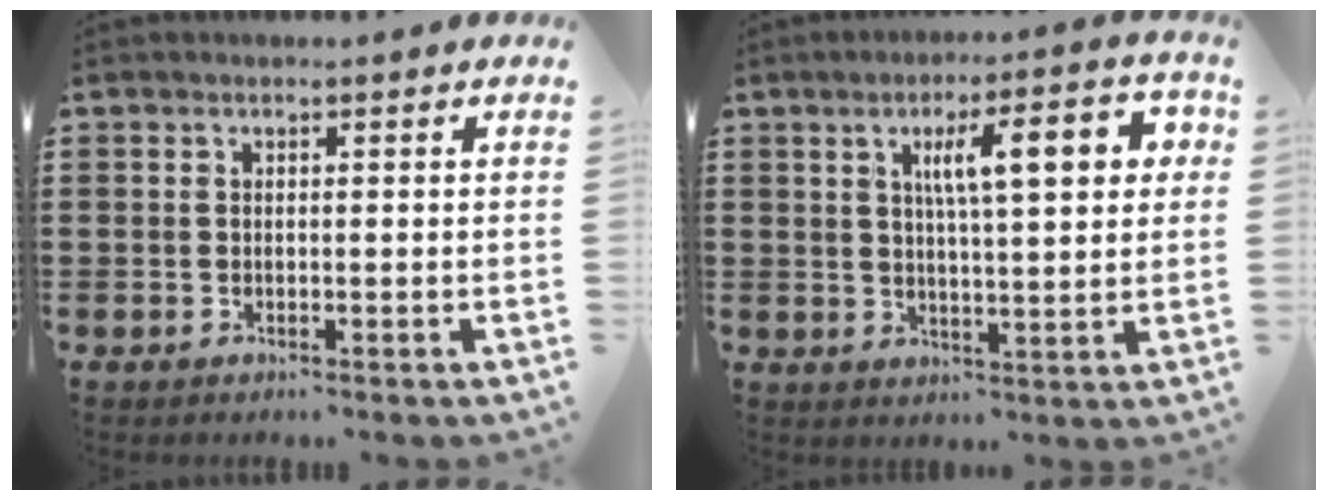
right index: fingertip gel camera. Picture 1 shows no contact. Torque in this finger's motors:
{"motor_torque": [0.90, 0.10, 0.56, 0.21]}